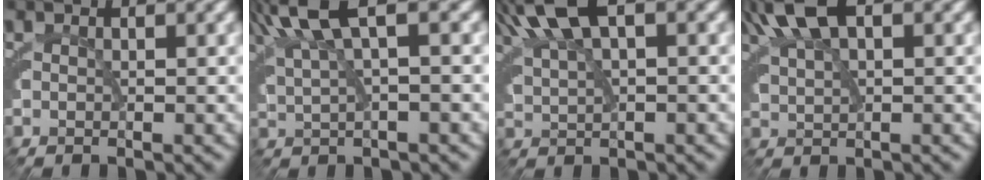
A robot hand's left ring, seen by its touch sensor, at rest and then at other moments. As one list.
[{"total": 6.3, "force": [3.6, 1.9, 4.8], "torque": [-0.087, 0.018, 0.055]}, {"total": 5.7, "force": [3.5, 2.0, 4.0], "torque": [-0.088, 0.012, 0.060]}, {"total": 4.5, "force": [2.9, 1.6, 3.1], "torque": [-0.079, 0.006, 0.052]}]